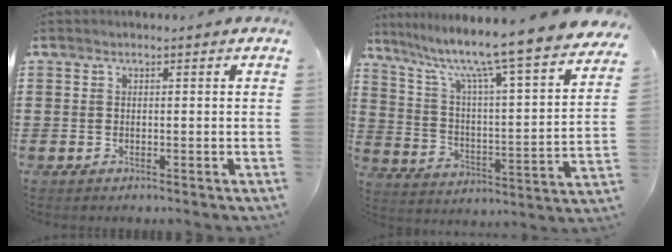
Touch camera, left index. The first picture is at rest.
{"total": 10.0, "force": [8.2, -0.6, 5.7], "torque": [-0.135, -0.072, 0.126]}